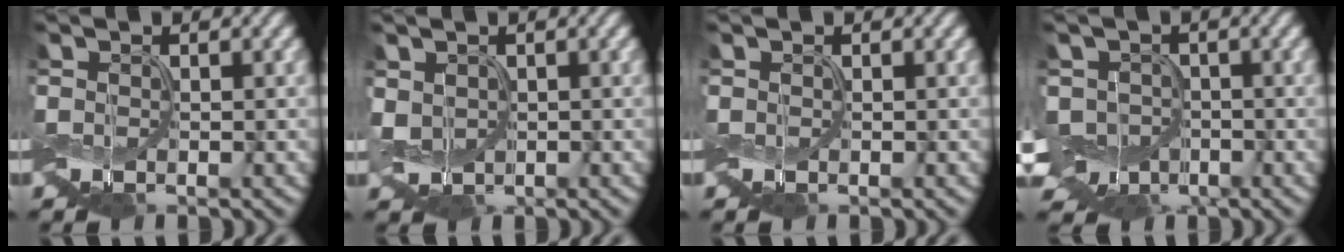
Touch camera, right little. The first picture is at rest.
{"total": 2.4, "force": [-0.3, 2.0, 1.4], "torque": [-0.038, 0.001, -0.007]}
{"total": 0.0}
{"total": 5.7, "force": [-1.6, 4.4, 3.3], "torque": [-0.064, -0.010, -0.041]}